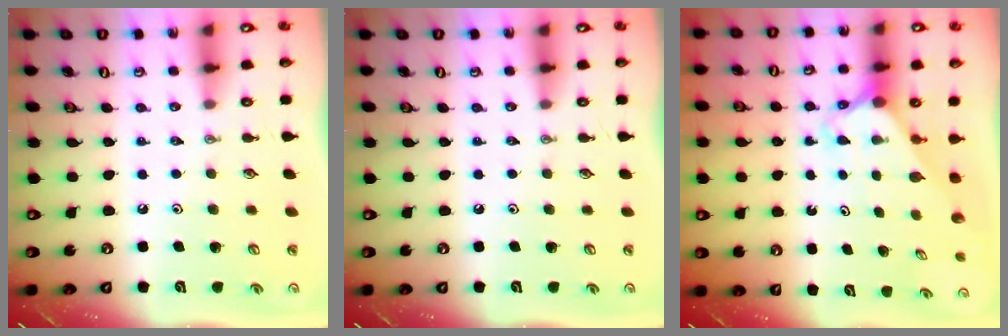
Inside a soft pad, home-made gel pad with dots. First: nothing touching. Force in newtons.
{"total": 0.0}
{"total": 2.3, "press": 2.3, "slide": 0.2}